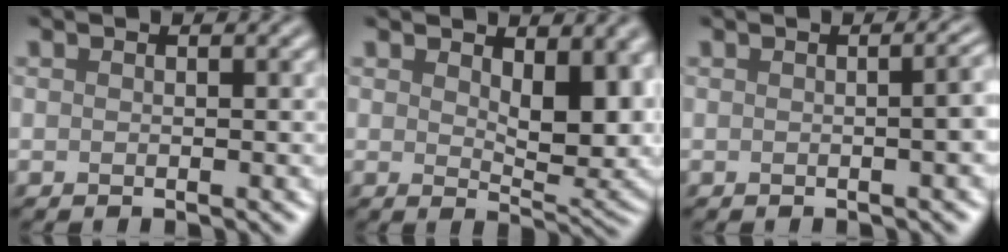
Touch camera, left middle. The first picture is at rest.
{"total": 7.1, "force": [1.9, 3.5, 5.8], "torque": [-0.089, -0.010, 0.039]}
{"total": 3.2, "force": [-0.1, 1.3, 3.0], "torque": [-0.012, 0.010, 0.002]}